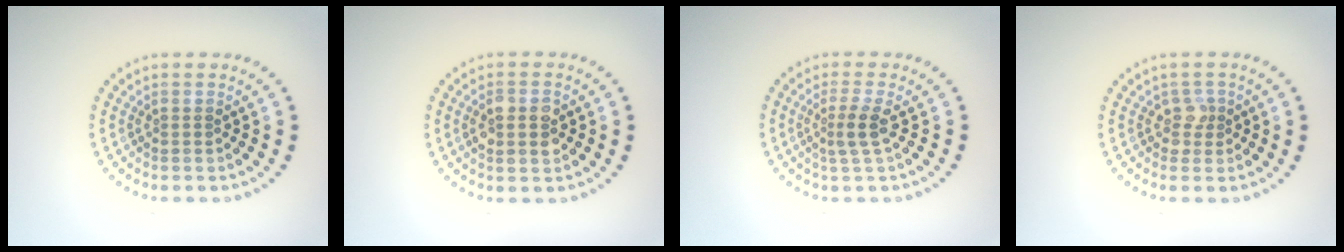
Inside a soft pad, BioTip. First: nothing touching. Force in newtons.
{"total": 2.7, "press": 2.7, "slide": 0.3}
{"total": 1.8, "press": 1.4, "slide": 1.2}
{"total": 1.5, "press": 1.2, "slide": 0.9}